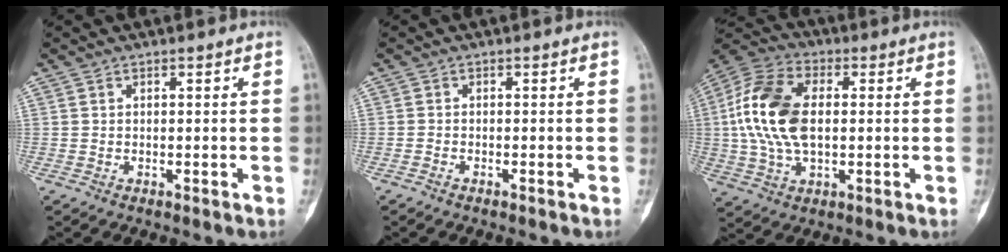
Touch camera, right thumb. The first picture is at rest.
{"total": 0.5, "force": [-0.5, 0.0, 0.2], "torque": [-0.008, 0.006, -0.011]}
{"total": 16.4, "force": [1.1, 9.7, 13.2], "torque": [-0.266, 0.017, 0.016]}